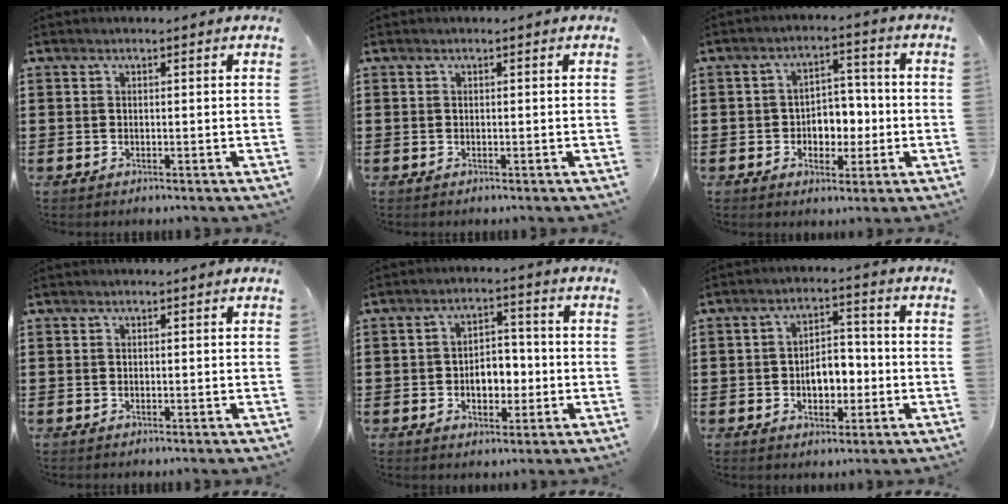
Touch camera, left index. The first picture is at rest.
{"total": 0.0}
{"total": 4.9, "force": [-1.0, 3.8, 2.9], "torque": [-0.057, 0.007, -0.025]}
{"total": 0.0}
{"total": 5.4, "force": [-1.2, 3.4, 4.0], "torque": [-0.063, 0.004, -0.030]}
{"total": 5.7, "force": [-1.3, 3.4, 4.3], "torque": [-0.067, 0.003, -0.031]}